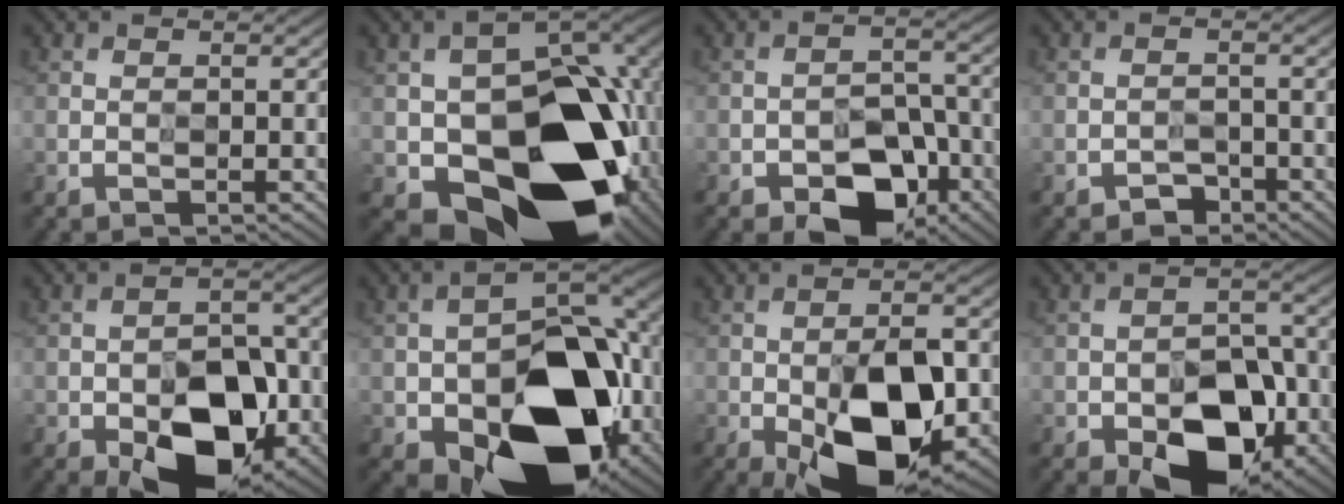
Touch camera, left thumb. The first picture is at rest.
{"total": 20.0, "force": [-4.6, 13.4, 14.2], "torque": [-0.253, -0.035, -0.049]}
{"total": 8.0, "force": [-5.5, 4.3, 3.8], "torque": [-0.047, 0.002, -0.092]}
{"total": 1.7, "force": [-1.5, 0.3, -0.7], "torque": [0.021, 0.005, -0.026]}
{"total": 12.0, "force": [-6.4, 6.5, 7.8], "torque": [-0.110, -0.008, -0.105]}
{"total": 18.0, "force": [-7.0, 11.0, 12.4], "torque": [-0.176, -0.022, -0.107]}
{"total": 14.6, "force": [-6.0, 7.2, 11.2], "torque": [-0.172, -0.013, -0.093]}
{"total": 11.0, "force": [-6.4, 5.9, 6.7], "torque": [-0.088, 0.001, -0.107]}